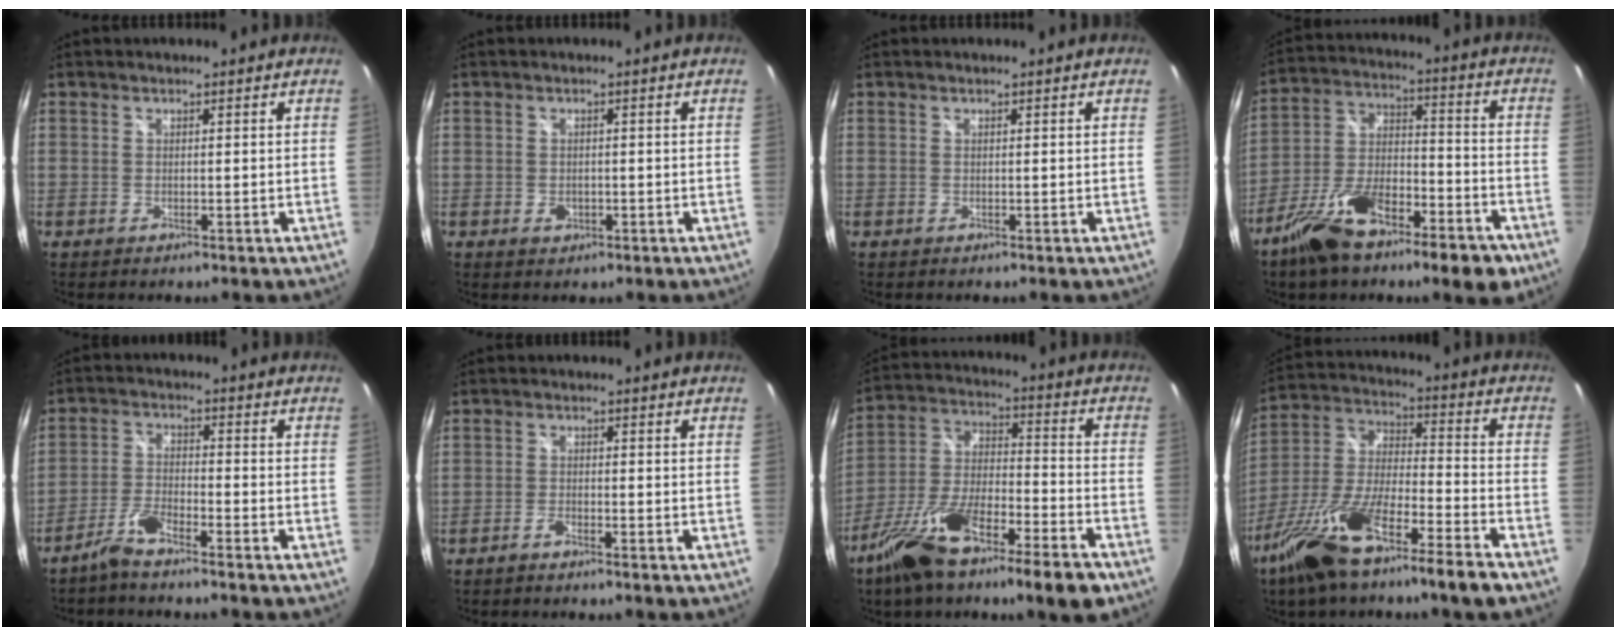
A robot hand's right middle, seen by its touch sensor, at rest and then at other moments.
{"total": 1.9, "force": [-0.7, 1.5, 0.9], "torque": [-0.014, -0.001, -0.011]}
{"total": 0.0}
{"total": 18.3, "force": [-11.1, 6.5, 13.0], "torque": [-0.236, -0.011, -0.186]}
{"total": 5.0, "force": [-4.2, 0.5, 2.6], "torque": [-0.066, 0.004, -0.087]}
{"total": 1.8, "force": [-1.5, 0.2, 0.9], "torque": [-0.031, 0.001, -0.033]}
{"total": 18.6, "force": [-11.9, 3.9, 13.7], "torque": [-0.253, -0.013, -0.212]}
{"total": 18.9, "force": [-12.4, 2.8, 13.9], "torque": [-0.272, -0.009, -0.236]}